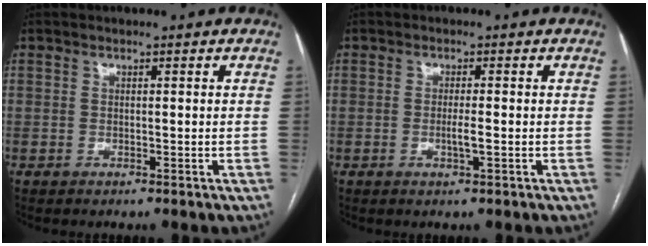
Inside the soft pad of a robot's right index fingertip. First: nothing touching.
{"total": 2.1, "force": [-0.5, 0.0, 2.0], "torque": [-0.038, -0.003, -0.008]}